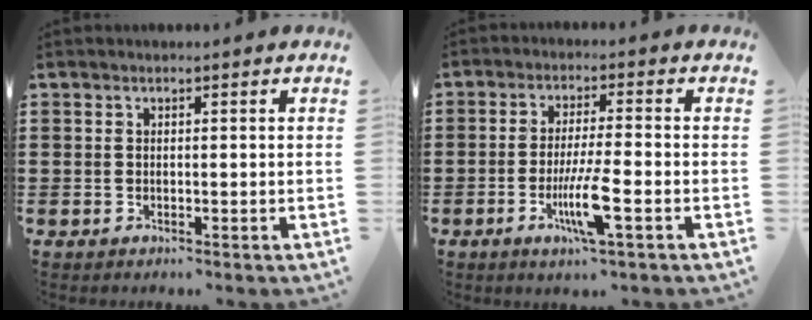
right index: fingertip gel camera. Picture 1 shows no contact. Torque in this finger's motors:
{"motor_torque": [2.14, 0.00, 0.35, 0.17]}